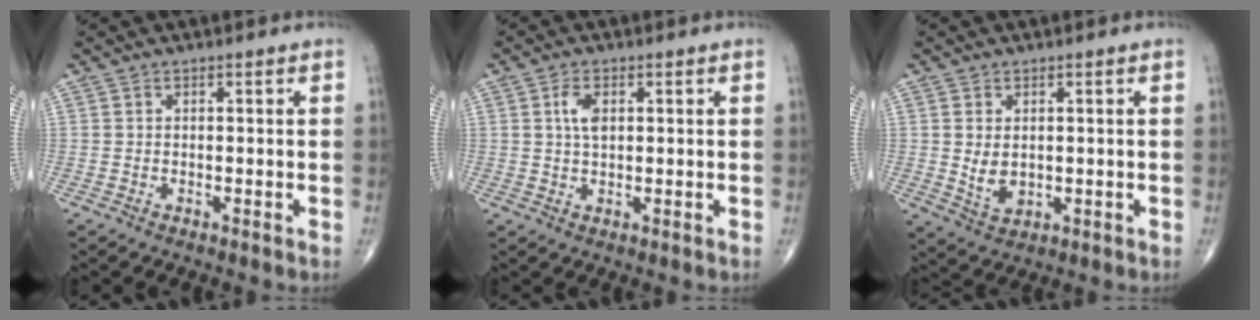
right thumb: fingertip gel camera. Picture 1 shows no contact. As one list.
[{"total": 3.5, "force": [0.9, 1.9, 2.9], "torque": [-0.054, 0.000, 0.017]}, {"total": 4.4, "force": [0.3, 3.1, 3.2], "torque": [-0.046, -0.011, 0.018]}]